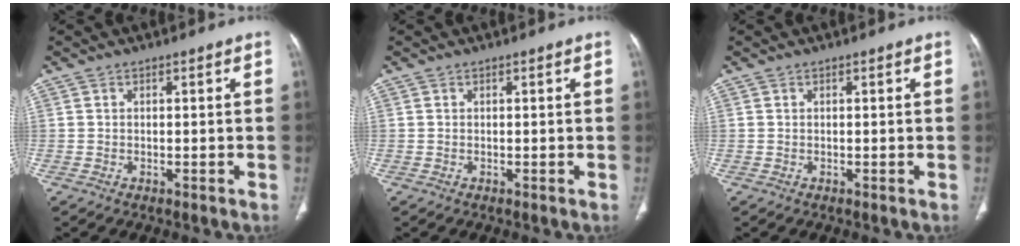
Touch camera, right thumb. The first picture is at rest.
{"total": 0.0}
{"total": 0.0}